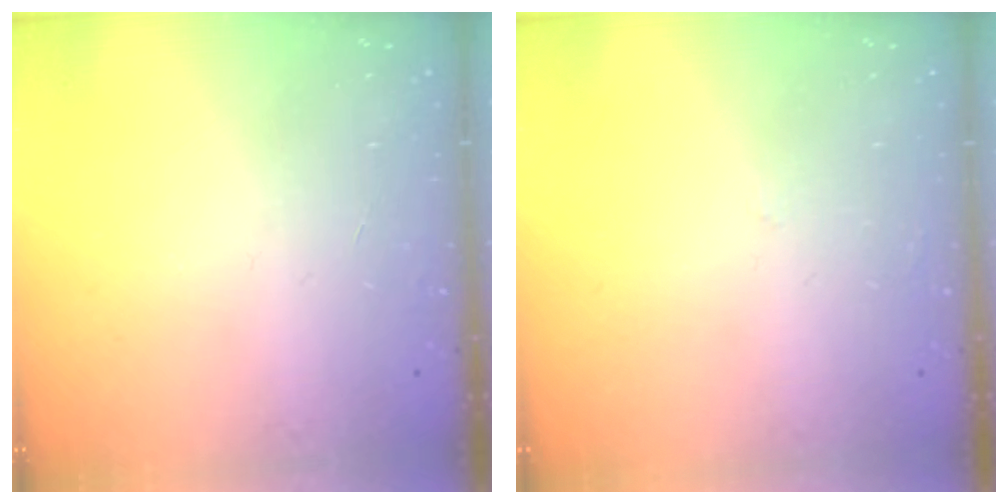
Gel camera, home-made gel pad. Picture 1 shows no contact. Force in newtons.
{"total": 2.5, "press": 2.5, "slide": 0.3}